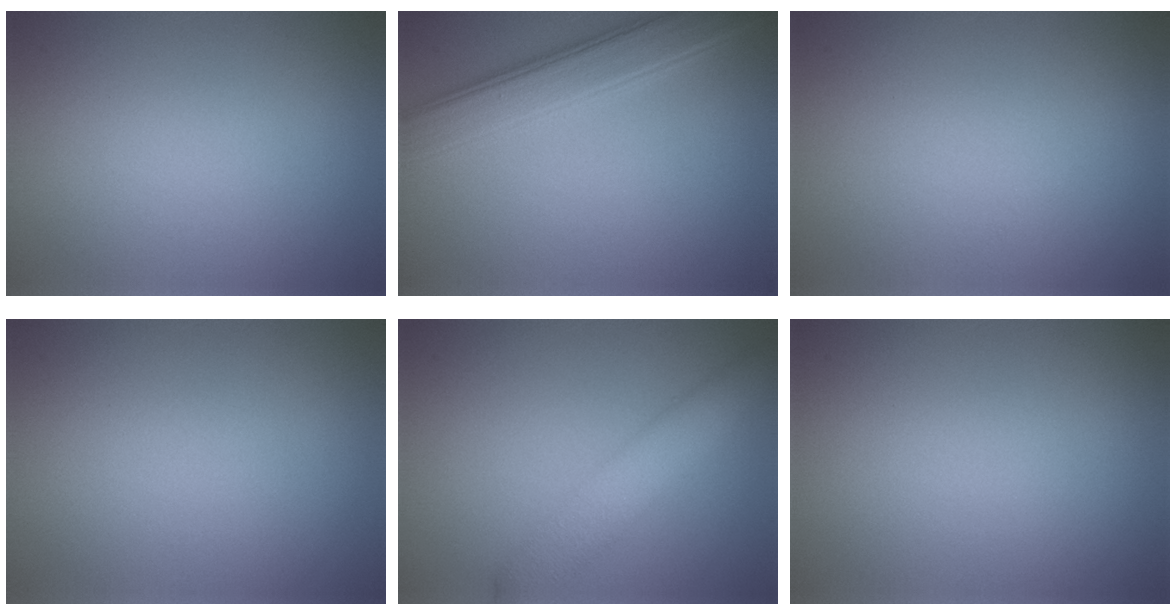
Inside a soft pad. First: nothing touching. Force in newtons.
{"total": 4.6, "press": 4.6, "slide": 0.2}
{"total": 0.0}
{"total": 0.0}
{"total": 4.1, "press": 4.1, "slide": 0.1}
{"total": 0.0}